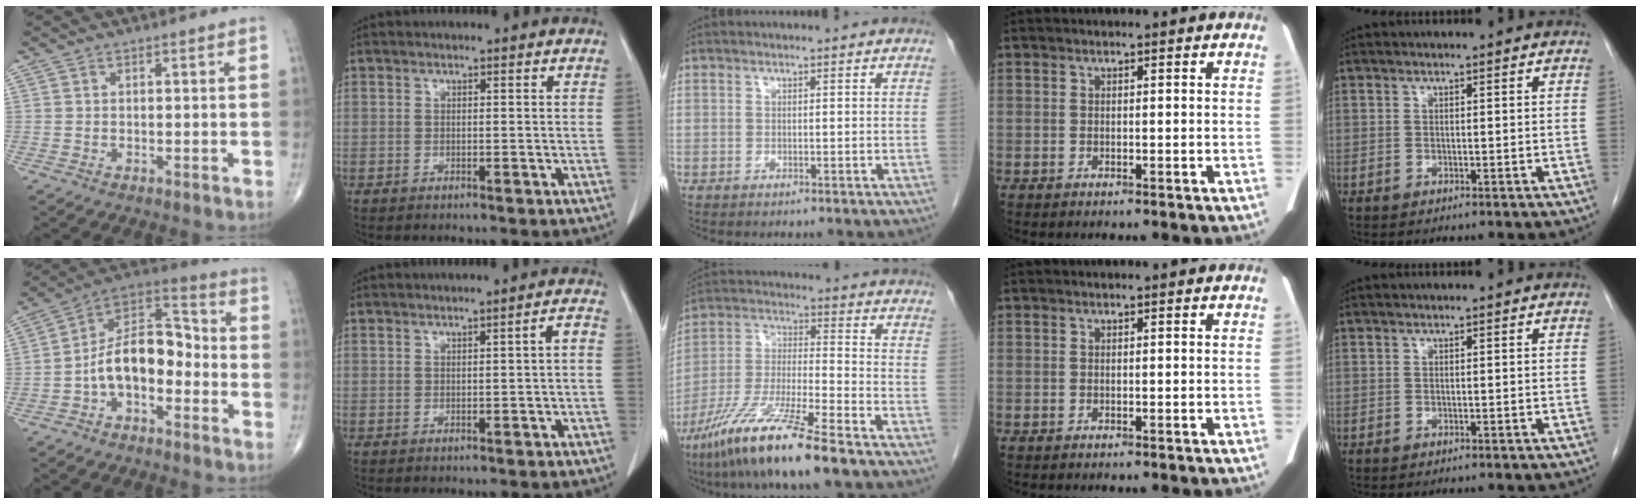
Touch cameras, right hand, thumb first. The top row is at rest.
{"thumb": {"total": 13.1, "force": [-3.5, 7.6, 10.1], "torque": [-0.148, 0.064, -0.073]}, "index": {"total": 1.7, "force": [-0.4, 0.2, 1.7], "torque": [-0.020, 0.003, -0.006]}, "middle": {"total": 15.1, "force": [-10.1, 0.4, 11.1], "torque": [-0.234, -0.041, -0.190]}}